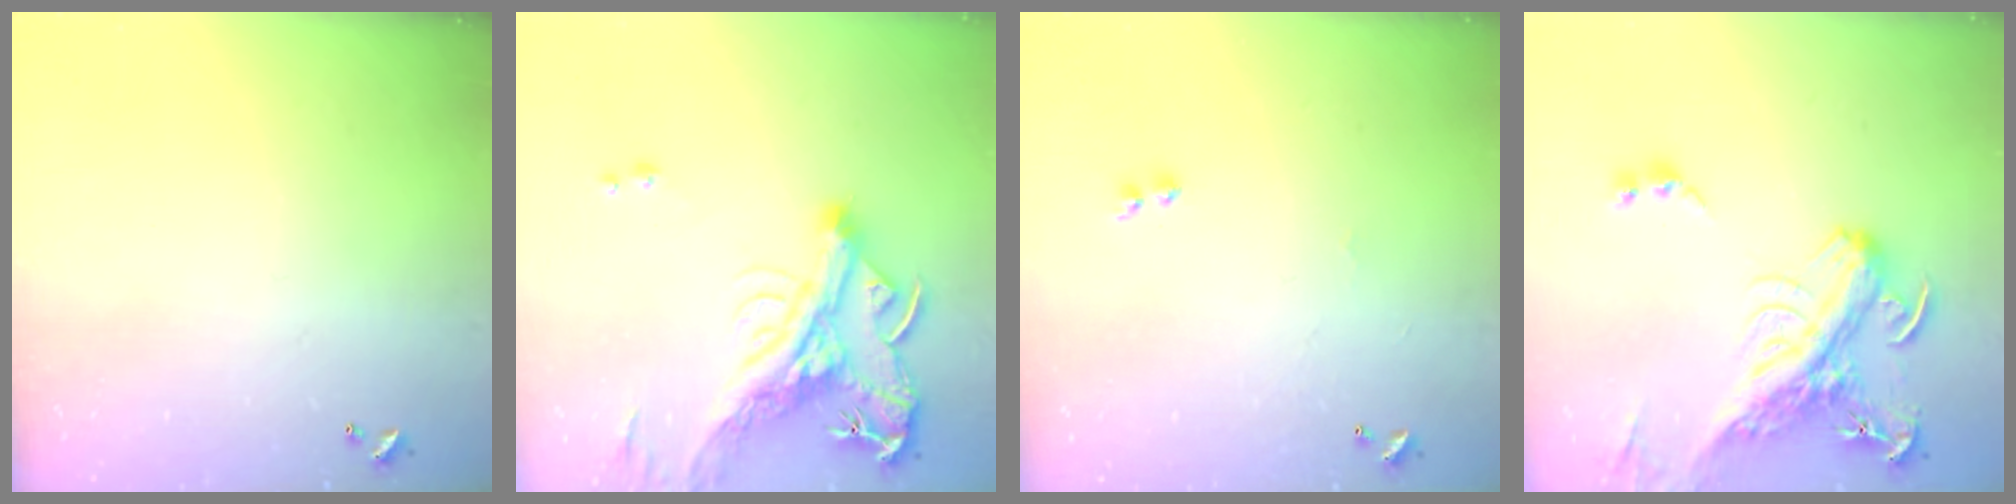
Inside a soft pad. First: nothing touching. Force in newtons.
{"total": 7.6, "press": 7.4, "slide": 1.6}
{"total": 1.8, "press": 1.7, "slide": 0.6}
{"total": 9.2, "press": 9.0, "slide": 2.0}